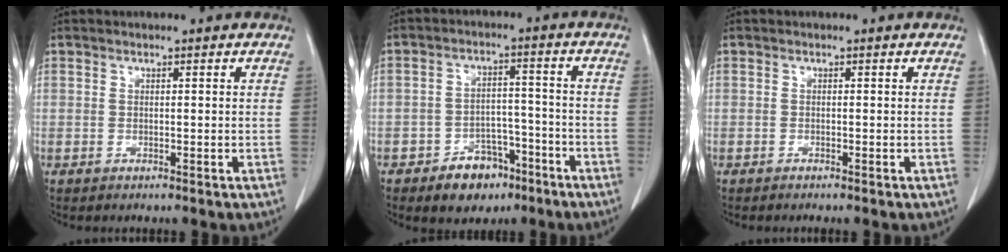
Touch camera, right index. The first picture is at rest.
{"total": 7.3, "force": [-4.6, 4.5, 3.3], "torque": [-0.048, 0.018, -0.066]}
{"total": 0.0}